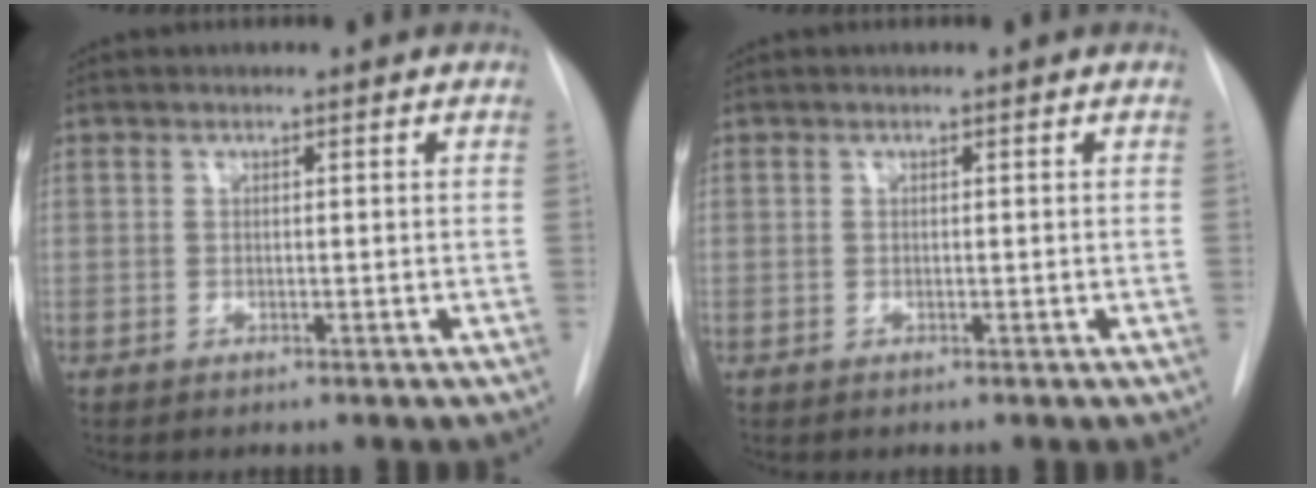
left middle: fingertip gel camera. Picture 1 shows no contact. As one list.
[{"total": 0.0}]